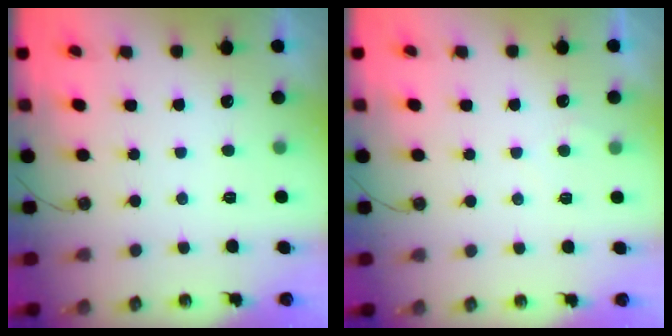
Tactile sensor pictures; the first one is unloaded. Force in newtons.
{"total": 2.2, "press": 2.2, "slide": 0.3}